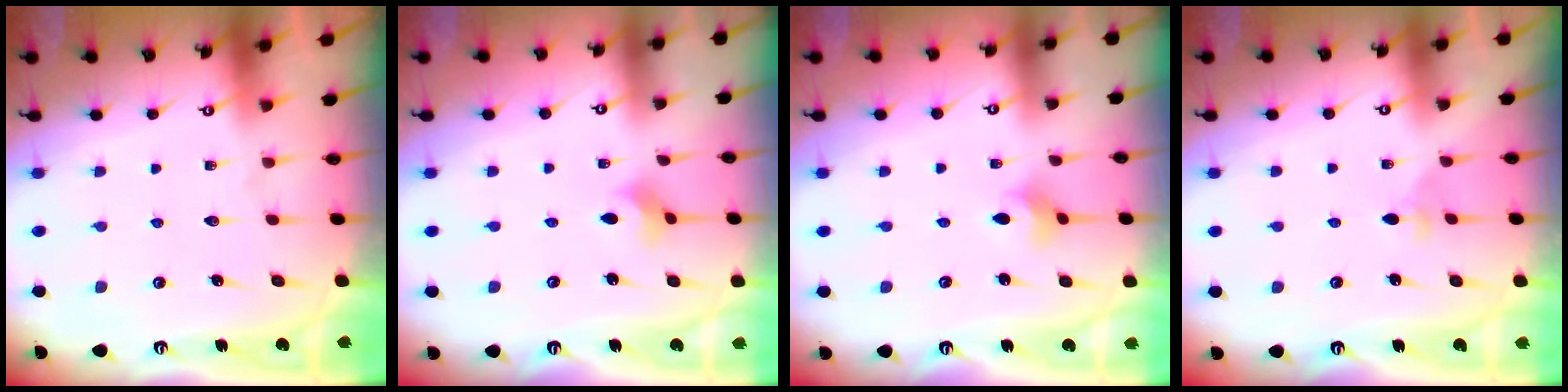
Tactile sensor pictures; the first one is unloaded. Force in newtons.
{"total": 2.3, "press": 2.3, "slide": 0.5}
{"total": 3.0, "press": 3.0, "slide": 0.6}
{"total": 3.0, "press": 2.9, "slide": 0.5}